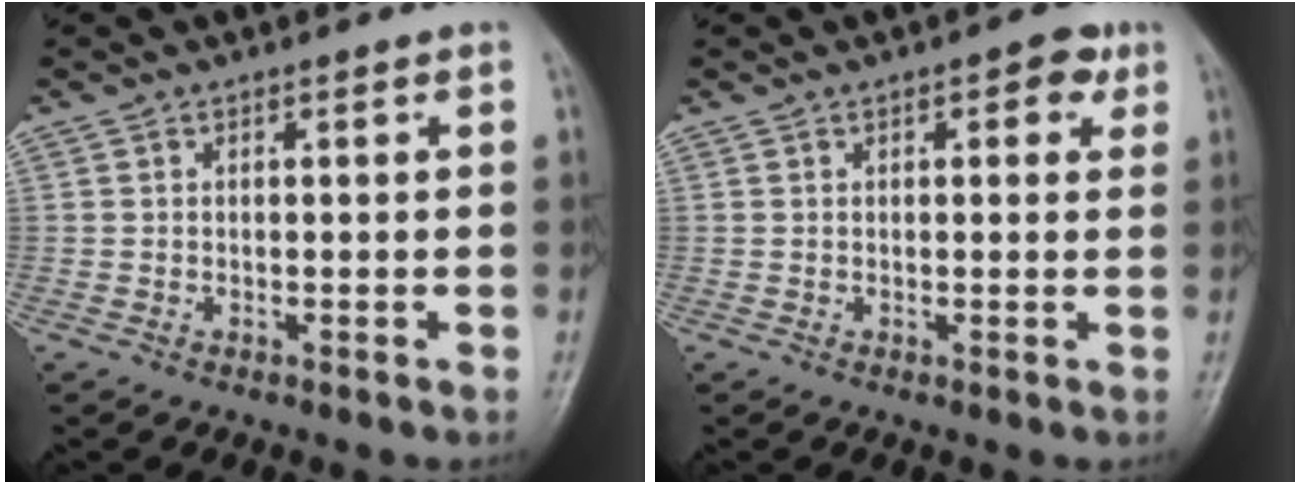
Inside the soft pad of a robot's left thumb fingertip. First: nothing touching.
{"total": 3.9, "force": [1.8, 2.0, 2.9], "torque": [-0.020, 0.000, 0.014]}